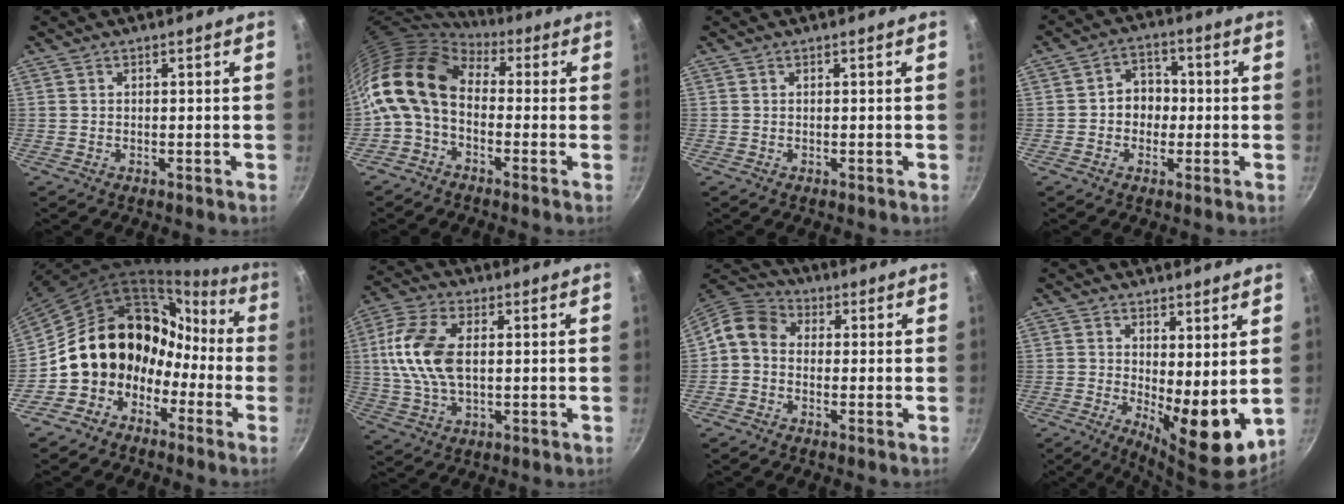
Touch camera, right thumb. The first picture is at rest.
{"total": 13.6, "force": [-0.1, 9.3, 10.0], "torque": [-0.183, 0.028, -0.026]}
{"total": 0.0}
{"total": 6.2, "force": [-0.6, 5.2, 3.2], "torque": [-0.003, 0.016, -0.015]}
{"total": 16.0, "force": [-3.8, 13.6, 7.6], "torque": [-0.084, 0.072, -0.069]}
{"total": 12.8, "force": [1.4, 7.1, 10.6], "torque": [-0.211, 0.013, 0.019]}
{"total": 6.8, "force": [-0.3, 5.6, 3.9], "torque": [-0.066, 0.027, -0.029]}
{"total": 10.3, "force": [1.0, 3.9, 9.5], "torque": [-0.119, -0.030, 0.024]}